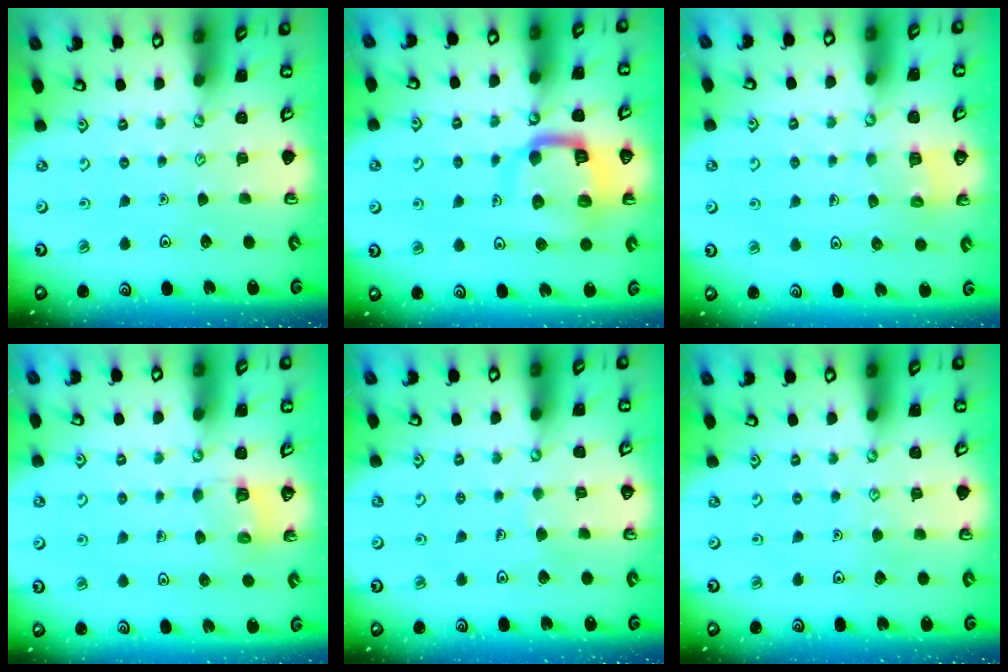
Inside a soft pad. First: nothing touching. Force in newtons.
{"total": 12.5, "press": 12.4, "slide": 1.6}
{"total": 3.9, "press": 3.9, "slide": 0.4}
{"total": 5.8, "press": 5.8, "slide": 0.3}
{"total": 3.2, "press": 3.2, "slide": 0.2}
{"total": 4.0, "press": 4.0, "slide": 0.4}